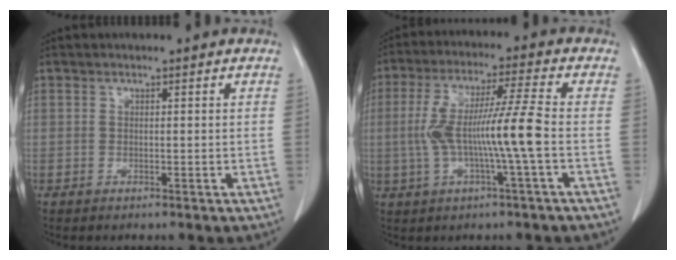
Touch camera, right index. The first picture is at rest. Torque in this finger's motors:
{"motor_torque": [1.57, -0.29, 0.88, 0.21]}